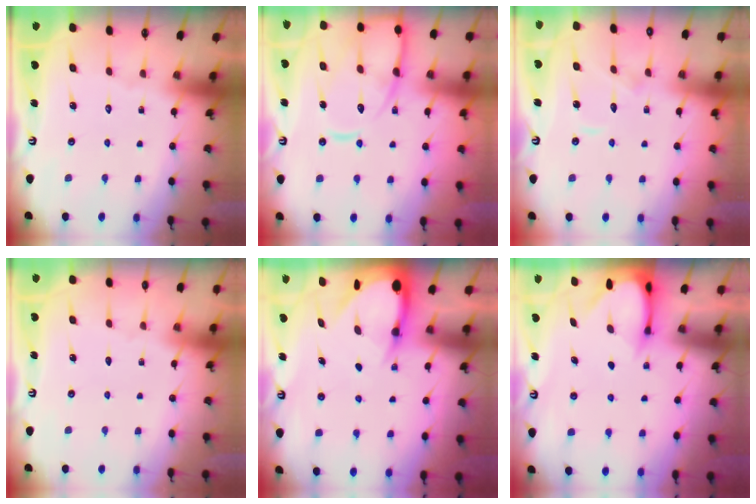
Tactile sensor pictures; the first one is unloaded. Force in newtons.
{"total": 13.7, "press": 13.6, "slide": 1.4}
{"total": 6.7, "press": 6.7, "slide": 0.7}
{"total": 0.7, "press": 0.7, "slide": 0.2}
{"total": 5.2, "press": 5.1, "slide": 0.7}
{"total": 3.4, "press": 3.4, "slide": 0.3}